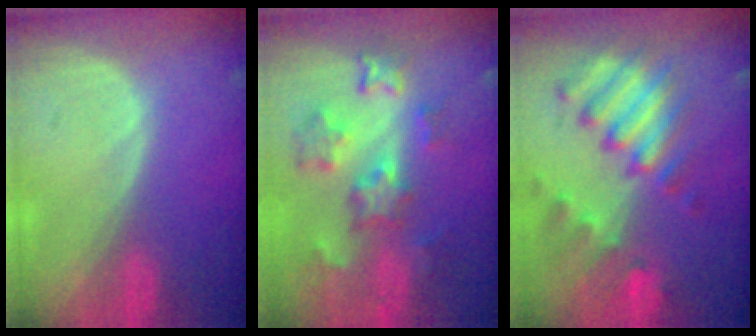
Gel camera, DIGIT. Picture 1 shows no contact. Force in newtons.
{"total": 8.9, "press": 7.9, "slide": 4.2}
{"total": 10.5, "press": 9.1, "slide": 5.2}